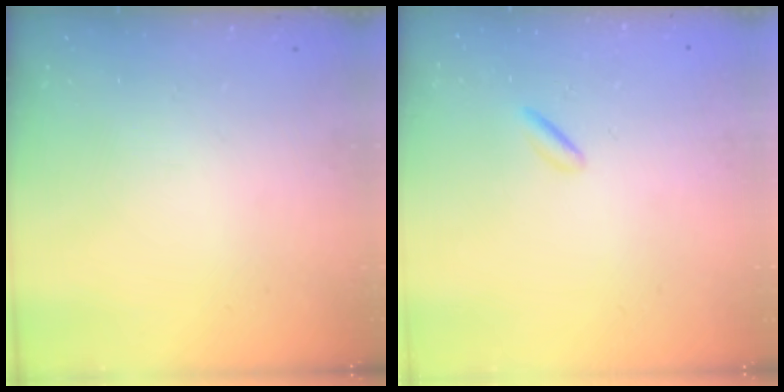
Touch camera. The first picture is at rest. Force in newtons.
{"total": 0.6, "press": 0.2, "slide": 0.5}